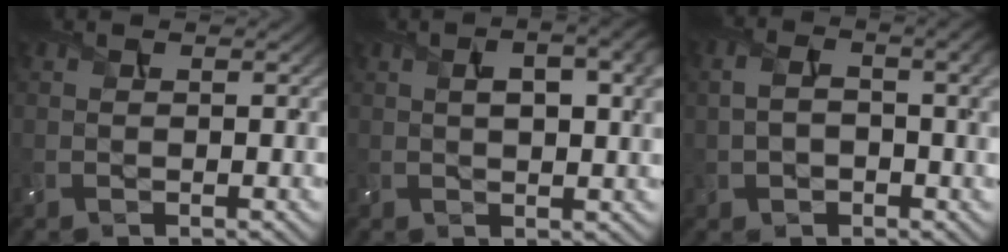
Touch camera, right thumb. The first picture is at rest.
{"total": 8.2, "force": [2.4, 3.4, 7.0], "torque": [-0.109, 0.012, 0.036]}
{"total": 7.8, "force": [0.2, 4.8, 6.1], "torque": [-0.119, 0.007, 0.011]}